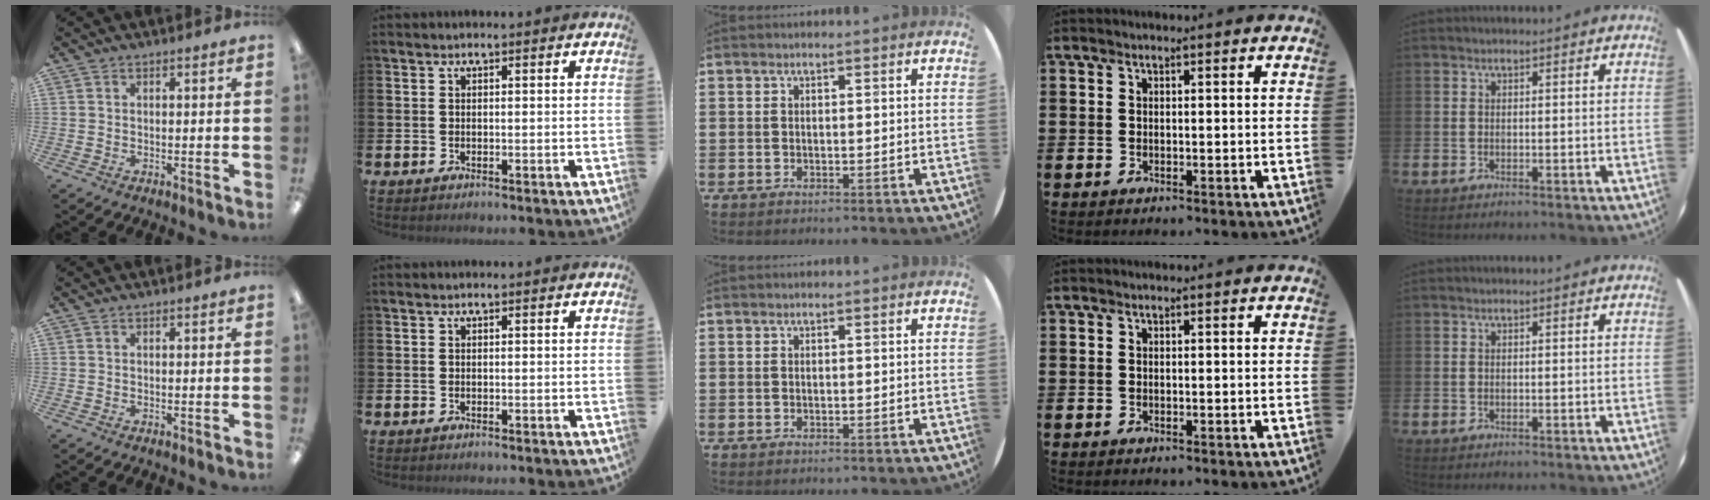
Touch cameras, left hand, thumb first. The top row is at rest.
{}